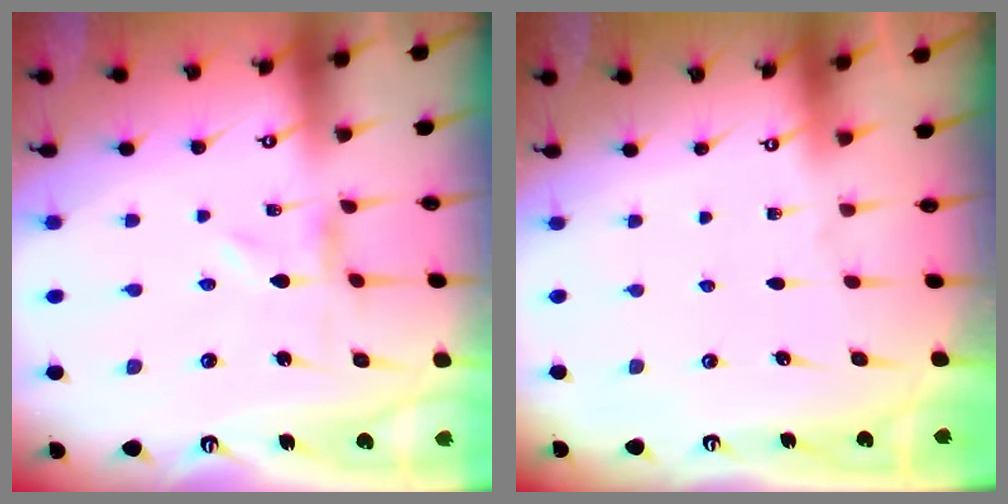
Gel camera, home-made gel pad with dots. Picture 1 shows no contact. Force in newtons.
{"total": 0.0}